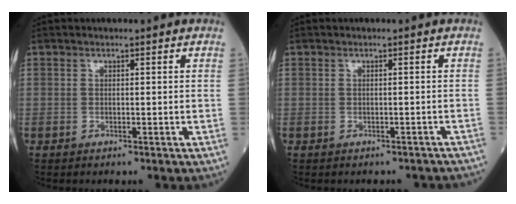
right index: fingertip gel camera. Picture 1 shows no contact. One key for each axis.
{"total": 4.0, "fx": -3.5, "fy": 1.6, "fz": 0.8, "tx": -0.007, "ty": 0.005, "tz": -0.036}